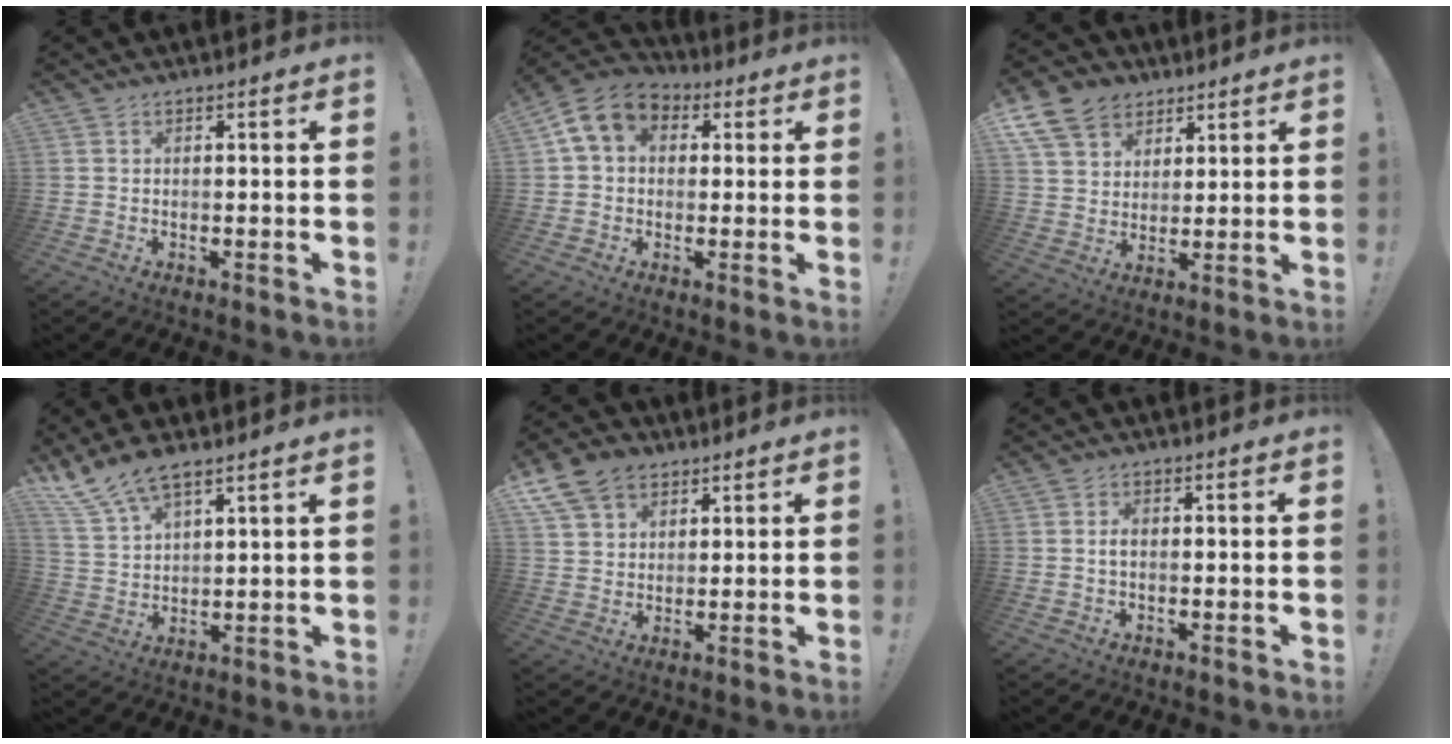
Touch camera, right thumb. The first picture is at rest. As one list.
[{"total": 11.2, "force": [3.5, 8.4, 6.5], "torque": [-0.098, 0.001, 0.074]}, {"total": 12.5, "force": [6.7, 9.4, 4.6], "torque": [-0.079, -0.038, 0.138]}, {"total": 9.1, "force": [7.7, 2.2, 4.5], "torque": [-0.102, -0.036, 0.149]}, {"total": 11.6, "force": [6.6, 8.1, 5.0], "torque": [-0.087, -0.028, 0.133]}, {"total": 2.1, "force": [0.0, 1.4, 1.5], "torque": [-0.021, 0.003, -0.003]}]